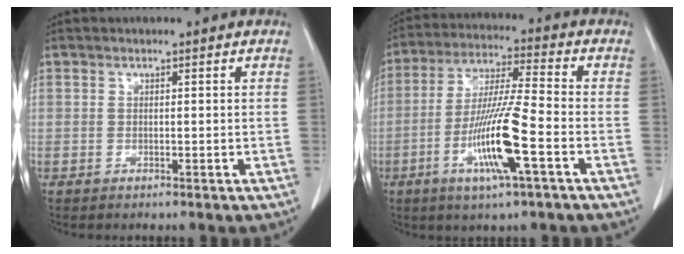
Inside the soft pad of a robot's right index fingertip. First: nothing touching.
{"total": 12.8, "force": [-4.6, 0.3, 12.0], "torque": [-0.235, -0.012, -0.088]}